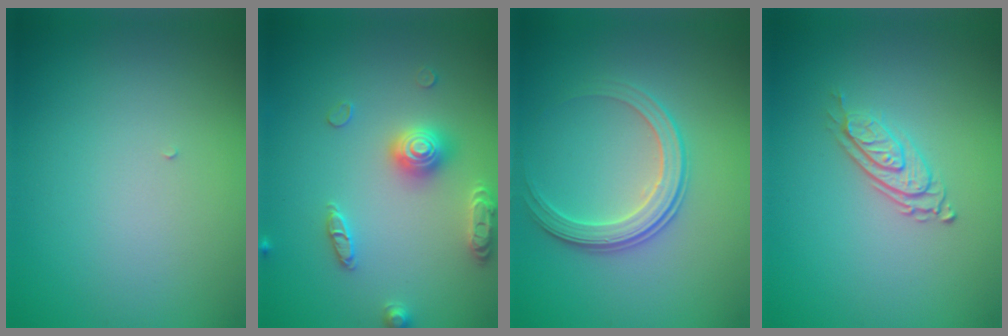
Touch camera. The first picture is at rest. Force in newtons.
{"total": 3.2, "press": 3.2, "slide": 0.5}
{"total": 3.0, "press": 2.8, "slide": 0.9}
{"total": 2.8, "press": 2.0, "slide": 2.0}